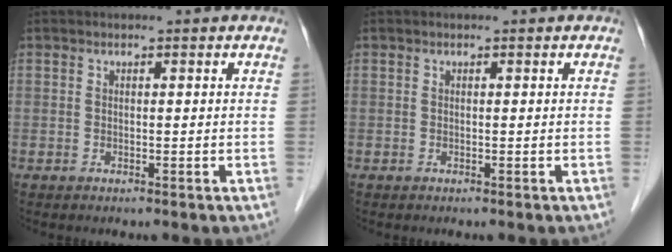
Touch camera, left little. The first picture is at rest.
{"total": 0.0}